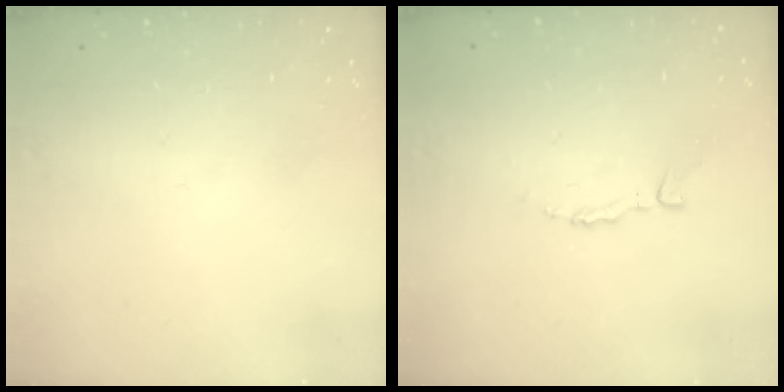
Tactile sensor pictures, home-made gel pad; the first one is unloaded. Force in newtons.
{"total": 2.9, "press": 2.9, "slide": 0.2}